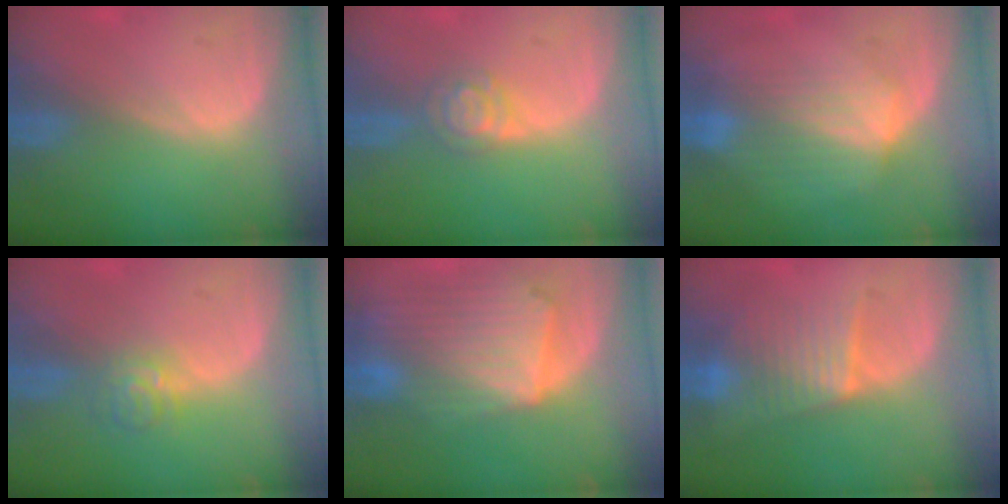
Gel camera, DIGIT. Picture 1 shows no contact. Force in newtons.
{"total": 3.9, "press": 3.7, "slide": 1.3}
{"total": 7.1, "press": 6.4, "slide": 3.1}
{"total": 3.6, "press": 3.5, "slide": 1.0}
{"total": 10.8, "press": 9.4, "slide": 5.3}
{"total": 6.4, "press": 6.3, "slide": 0.7}